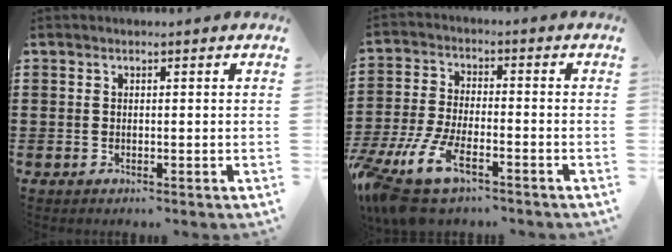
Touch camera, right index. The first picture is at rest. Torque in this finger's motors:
{"motor_torque": [1.09, 1.05, 1.05, 0.21]}